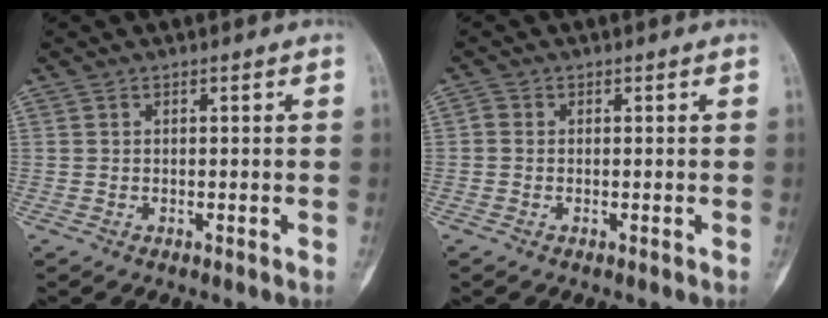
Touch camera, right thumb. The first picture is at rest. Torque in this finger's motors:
{"motor_torque": [-0.05, 0.01, -0.08, -0.29, 0.00]}